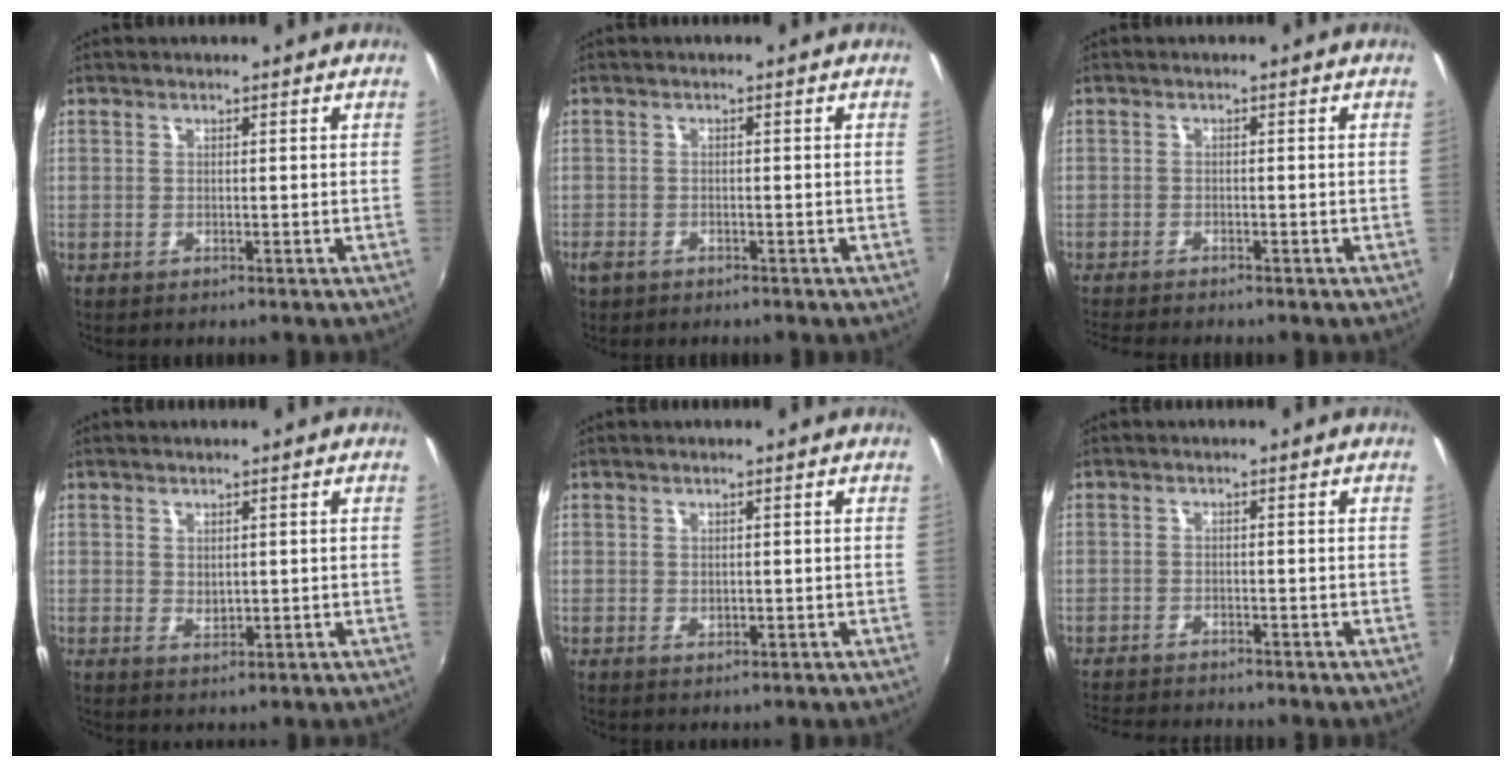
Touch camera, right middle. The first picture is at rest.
{"total": 2.4, "force": [-1.8, 1.3, 0.9], "torque": [-0.025, -0.005, -0.032]}
{"total": 5.6, "force": [-5.0, 0.6, 2.4], "torque": [-0.054, -0.018, -0.081]}
{"total": 1.6, "force": [0.6, 1.1, 1.0], "torque": [-0.013, 0.000, 0.011]}
{"total": 0.8, "force": [0.1, 0.7, 0.4], "torque": [-0.004, 0.000, 0.001]}
{"total": 6.9, "force": [-6.4, 0.7, 2.4], "torque": [-0.062, -0.017, -0.105]}